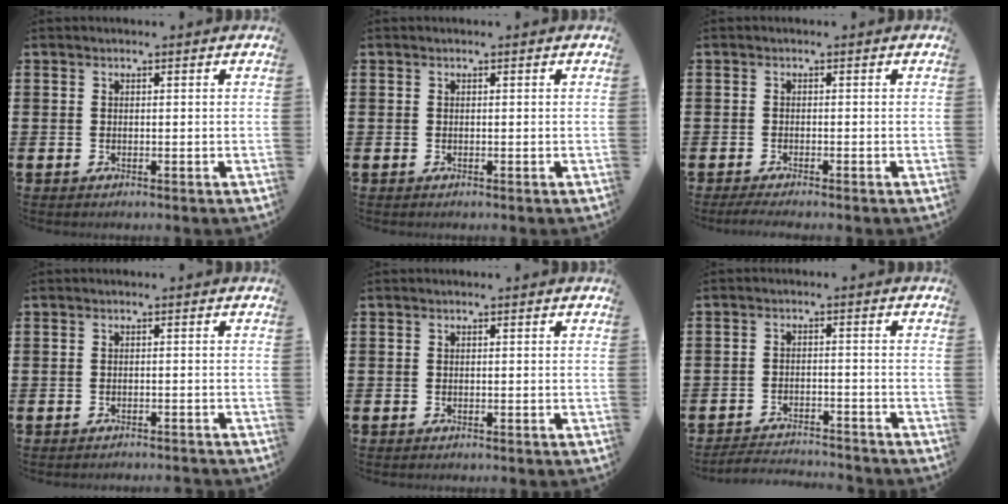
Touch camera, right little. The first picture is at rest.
{"total": 0.0}
{"total": 1.1, "force": [-0.8, 0.1, 0.8], "torque": [-0.013, -0.003, -0.015]}
{"total": 0.9, "force": [-0.9, -0.1, 0.0], "torque": [-0.002, 0.000, -0.019]}
{"total": 0.0}
{"total": 2.9, "force": [-2.9, 0.1, 0.1], "torque": [-0.006, 0.004, -0.063]}